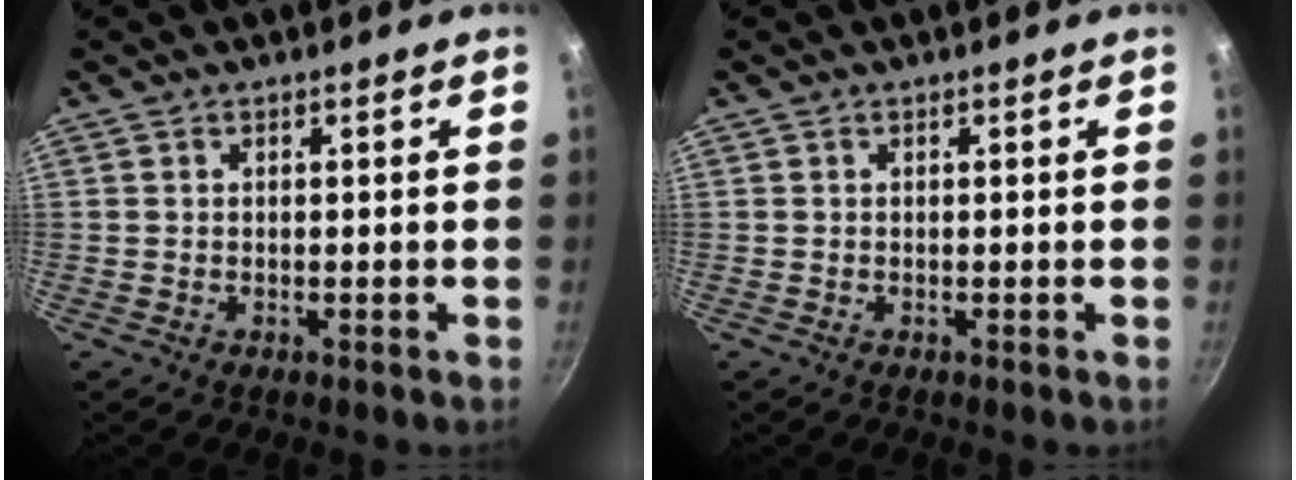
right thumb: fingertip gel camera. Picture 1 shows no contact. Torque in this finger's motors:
{"motor_torque": [-0.01, -0.01, 0.01, 0.00, 0.00]}